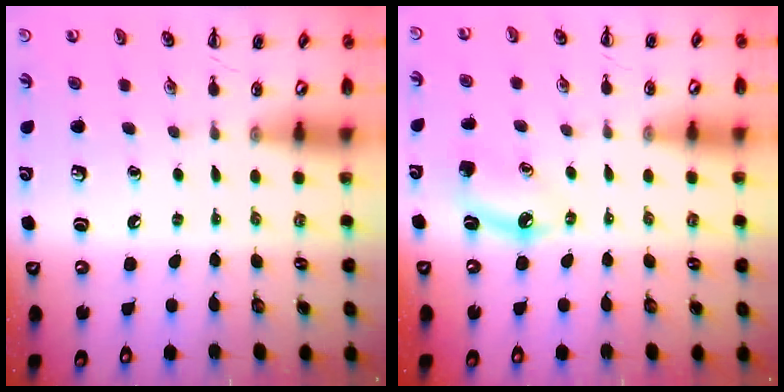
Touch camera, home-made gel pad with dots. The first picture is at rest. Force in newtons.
{"total": 5.9, "press": 5.6, "slide": 1.9}